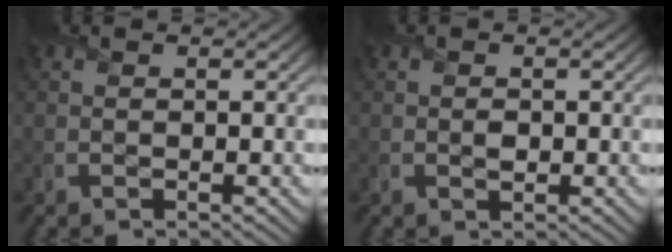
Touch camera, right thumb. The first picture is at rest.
{"total": 0.9, "force": [-0.1, 0.7, 0.5], "torque": [-0.004, -0.005, -0.001]}